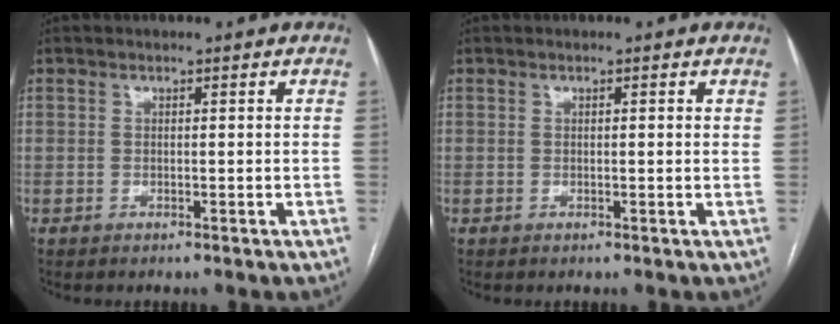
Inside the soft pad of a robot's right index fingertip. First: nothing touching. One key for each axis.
{"total": 1.0, "fx": 0.5, "fy": 0.2, "fz": 0.8, "tx": -0.017, "ty": 0.002, "tz": 0.005}